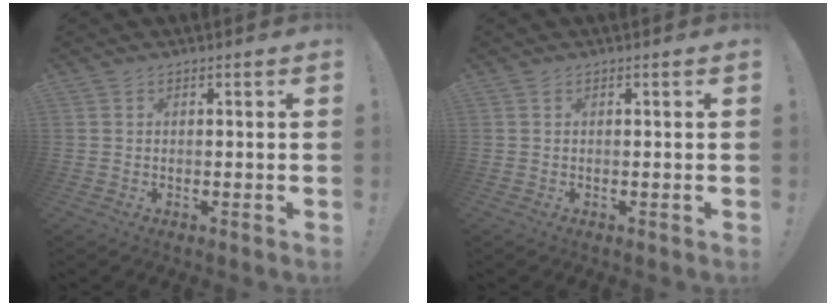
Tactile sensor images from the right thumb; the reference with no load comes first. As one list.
[{"total": 0.0}]